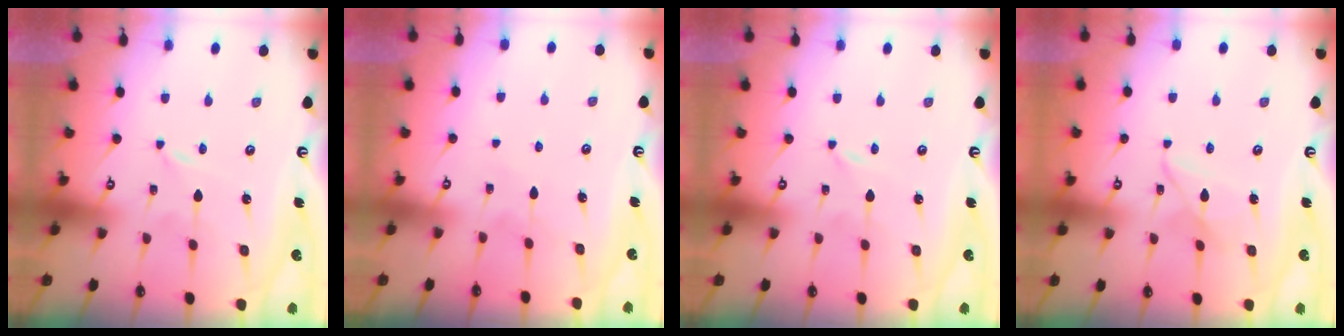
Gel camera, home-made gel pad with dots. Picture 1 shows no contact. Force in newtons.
{"total": 5.0, "press": 5.0, "slide": 0.5}
{"total": 0.0}
{"total": 7.8, "press": 7.8, "slide": 0.4}